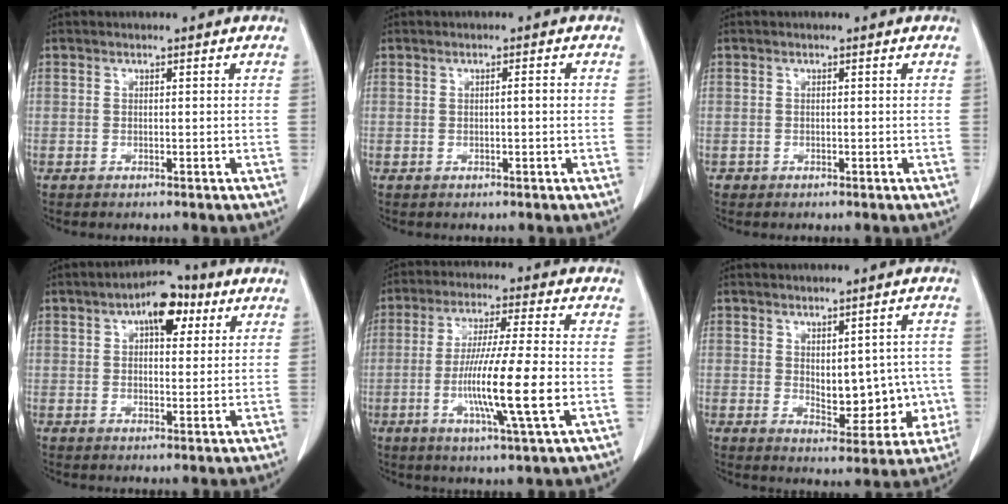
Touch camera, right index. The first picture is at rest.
{"total": 1.7, "force": [0.0, 0.4, 1.6], "torque": [-0.031, 0.005, 0.003]}
{"total": 0.8, "force": [-0.3, 0.8, 0.0], "torque": [0.001, 0.005, -0.004]}
{"total": 8.0, "force": [3.5, 3.8, 6.1], "torque": [-0.094, 0.023, 0.052]}
{"total": 13.2, "force": [-3.0, -0.1, 12.9], "torque": [-0.238, -0.014, -0.058]}
{"total": 9.7, "force": [-0.3, 5.2, 8.2], "torque": [-0.096, 0.013, 0.015]}